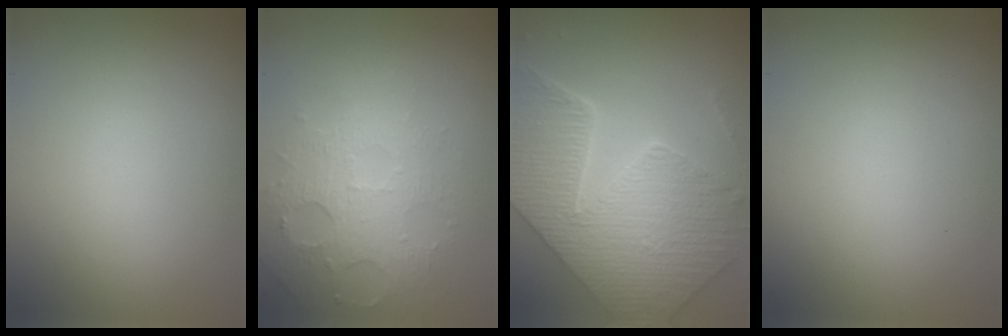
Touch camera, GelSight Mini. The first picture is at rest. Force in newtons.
{"total": 3.6, "press": 3.2, "slide": 1.5}
{"total": 9.7, "press": 6.8, "slide": 7.0}
{"total": 0.0}